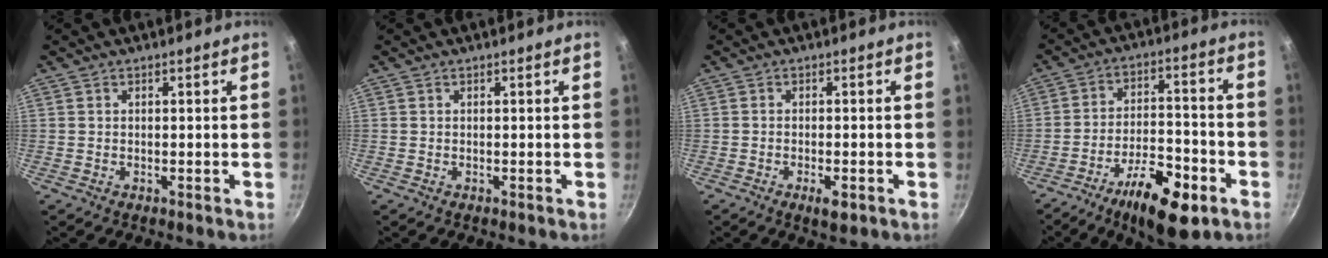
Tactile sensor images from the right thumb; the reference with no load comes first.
{"total": 0.0}
{"total": 3.2, "force": [-1.5, 1.1, 2.6], "torque": [-0.047, 0.003, -0.023]}
{"total": 15.3, "force": [-8.2, 5.9, 11.6], "torque": [-0.173, 0.046, -0.128]}